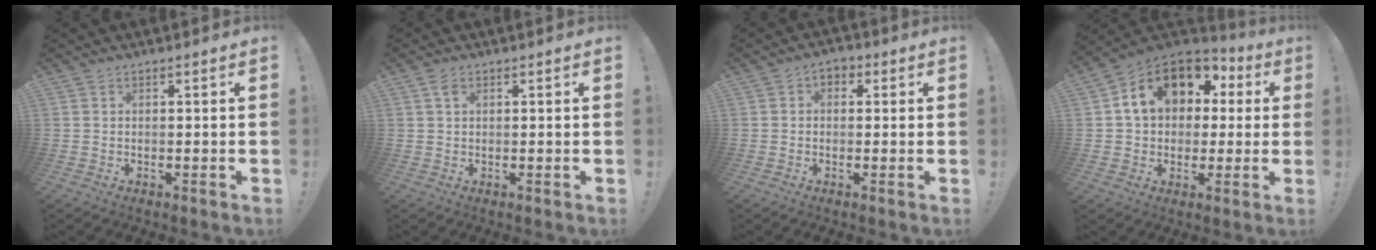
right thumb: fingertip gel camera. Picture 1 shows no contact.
{"total": 2.1, "force": [1.1, 1.2, 1.3], "torque": [-0.029, 0.003, 0.020]}
{"total": 3.3, "force": [0.4, 2.6, 2.1], "torque": [-0.023, 0.005, 0.005]}
{"total": 15.9, "force": [6.0, 11.4, 9.4], "torque": [-0.143, -0.014, 0.109]}